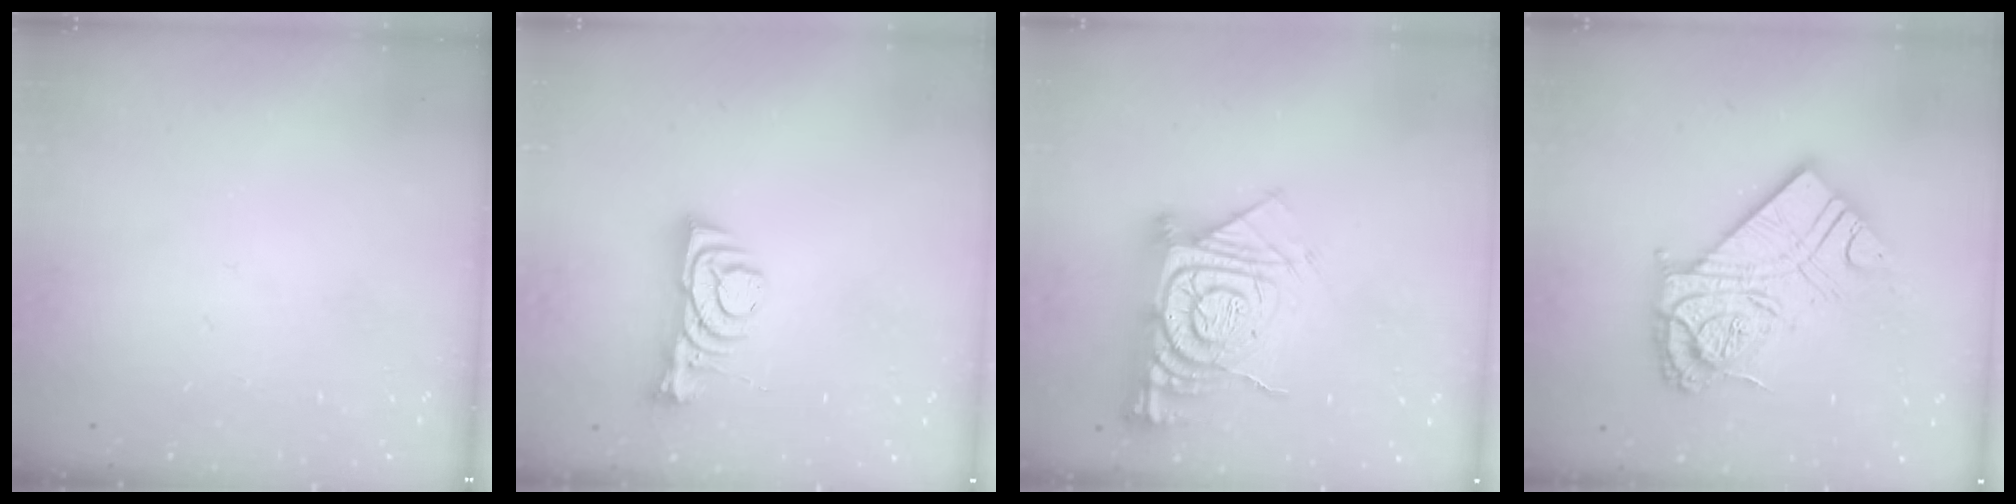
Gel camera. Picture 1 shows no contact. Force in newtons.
{"total": 7.0, "press": 7.0, "slide": 0.8}
{"total": 16.1, "press": 16.0, "slide": 1.6}
{"total": 20.3, "press": 20.1, "slide": 2.2}